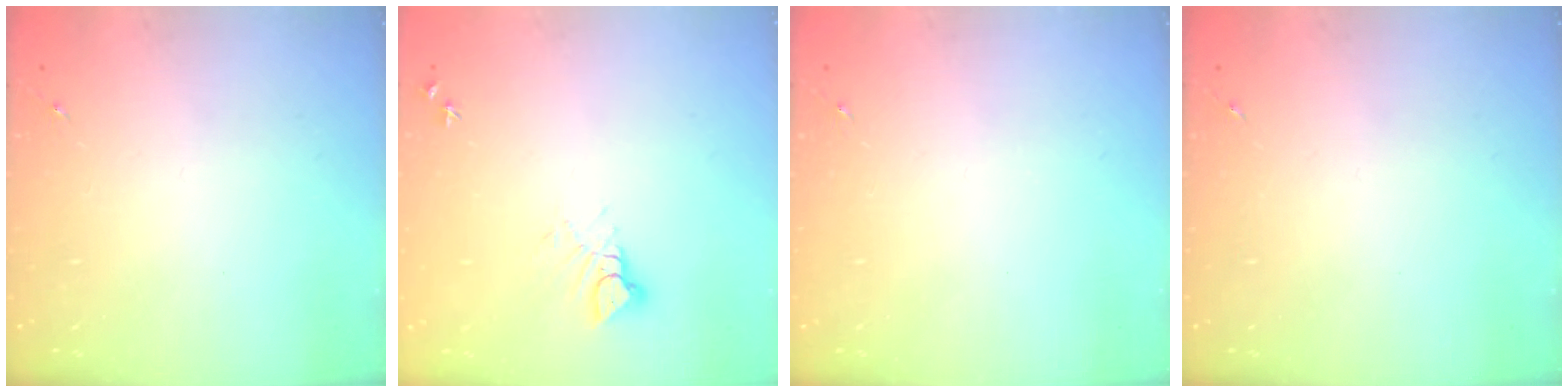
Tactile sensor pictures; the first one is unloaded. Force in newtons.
{"total": 4.4, "press": 4.4, "slide": 0.1}
{"total": 0.0}
{"total": 0.0}